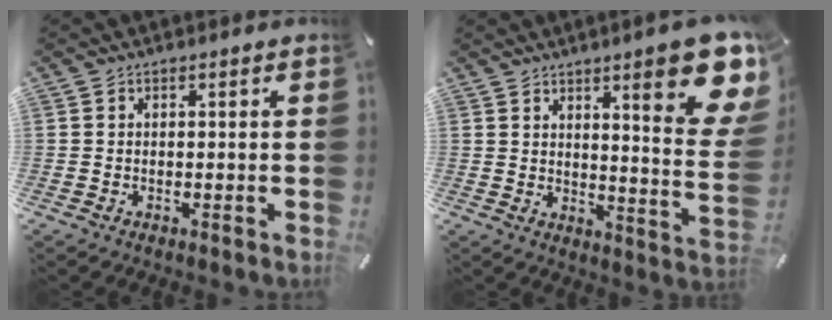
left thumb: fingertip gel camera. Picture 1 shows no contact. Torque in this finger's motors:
{"motor_torque": [3.45, 1.55, 1.40, -1.37, 0.15]}